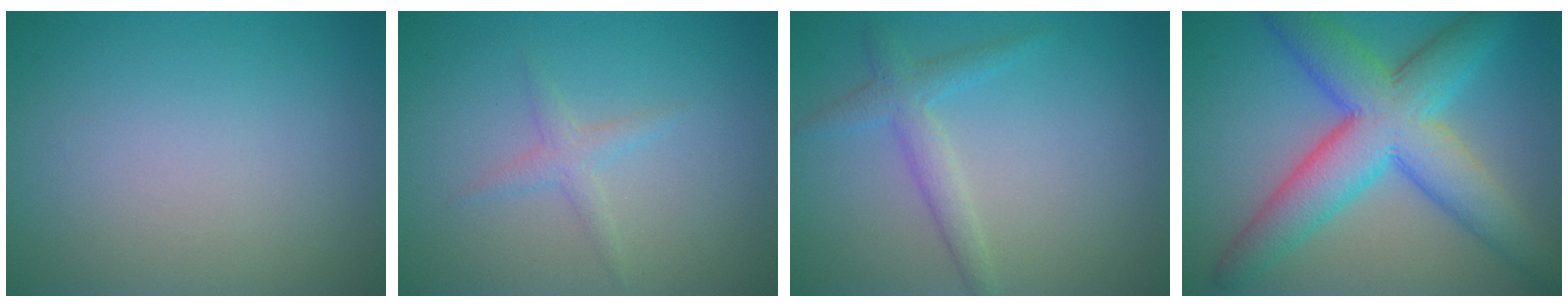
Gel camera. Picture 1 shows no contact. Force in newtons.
{"total": 1.4, "press": 1.4, "slide": 0.1}
{"total": 2.4, "press": 2.4, "slide": 0.1}
{"total": 9.5, "press": 9.5, "slide": 0.2}